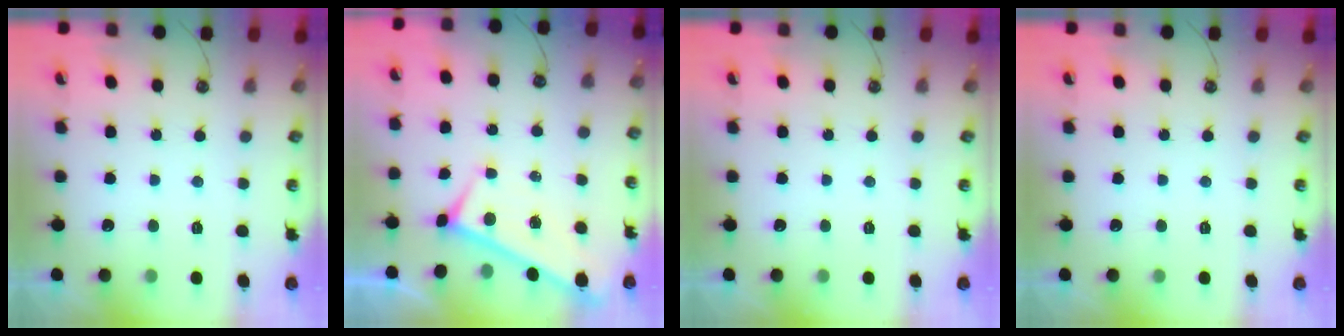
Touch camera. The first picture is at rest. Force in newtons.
{"total": 0.0}
{"total": 0.0}
{"total": 0.0}